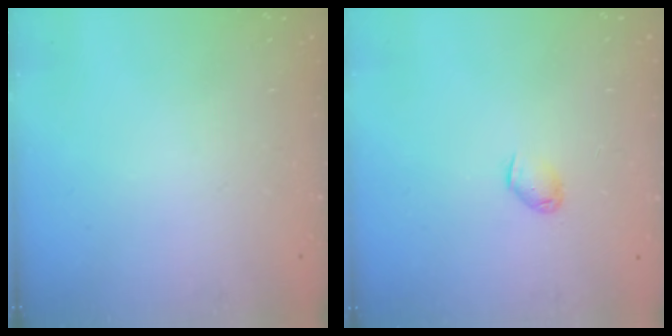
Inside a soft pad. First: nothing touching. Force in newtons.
{"total": 3.6, "press": 3.5, "slide": 0.8}